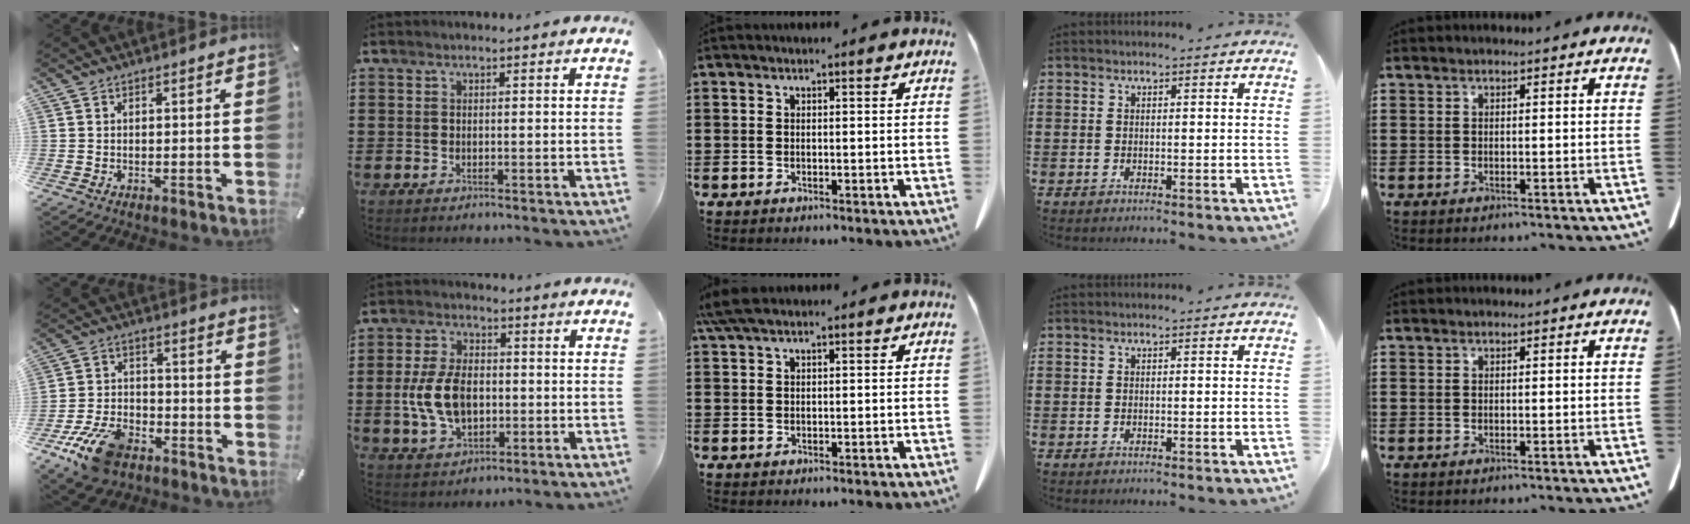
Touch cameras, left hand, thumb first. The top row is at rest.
{"thumb": {"total": 12.9, "force": [-8.1, 7.0, 7.2], "torque": [-0.132, 0.048, -0.143]}, "index": {"total": 9.1, "force": [-0.8, 5.6, 7.1], "torque": [-0.162, 0.008, -0.018]}, "middle": {"total": 3.1, "force": [2.1, 0.7, 2.2], "torque": [-0.048, 0.005, 0.040]}}